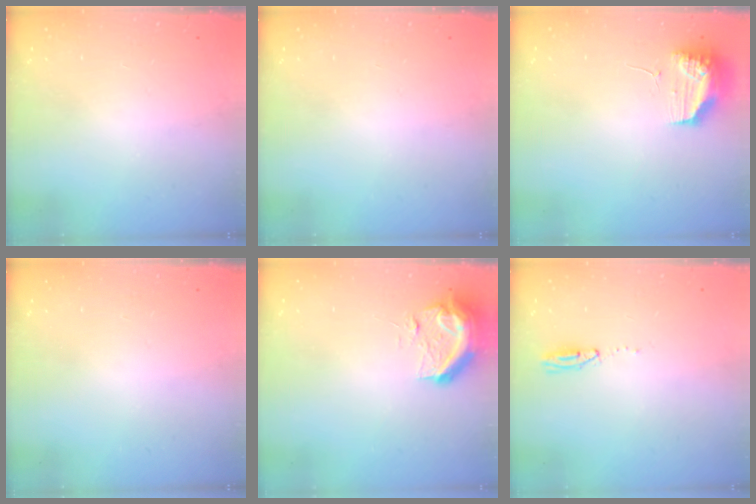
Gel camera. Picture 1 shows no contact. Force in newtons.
{"total": 0.0}
{"total": 10.8, "press": 10.5, "slide": 2.6}
{"total": 0.0}
{"total": 15.4, "press": 11.8, "slide": 9.9}
{"total": 3.5, "press": 3.1, "slide": 1.6}